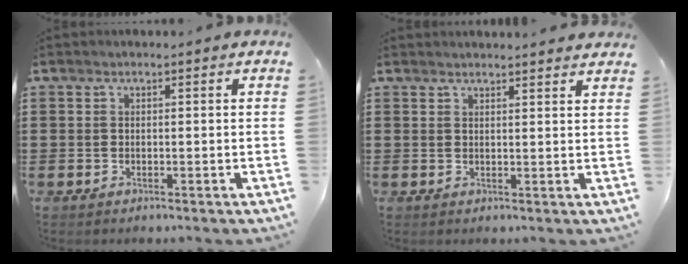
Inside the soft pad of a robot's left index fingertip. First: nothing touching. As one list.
[{"total": 1.9, "force": [1.9, -0.1, 0.2], "torque": [-0.008, -0.002, 0.037]}]